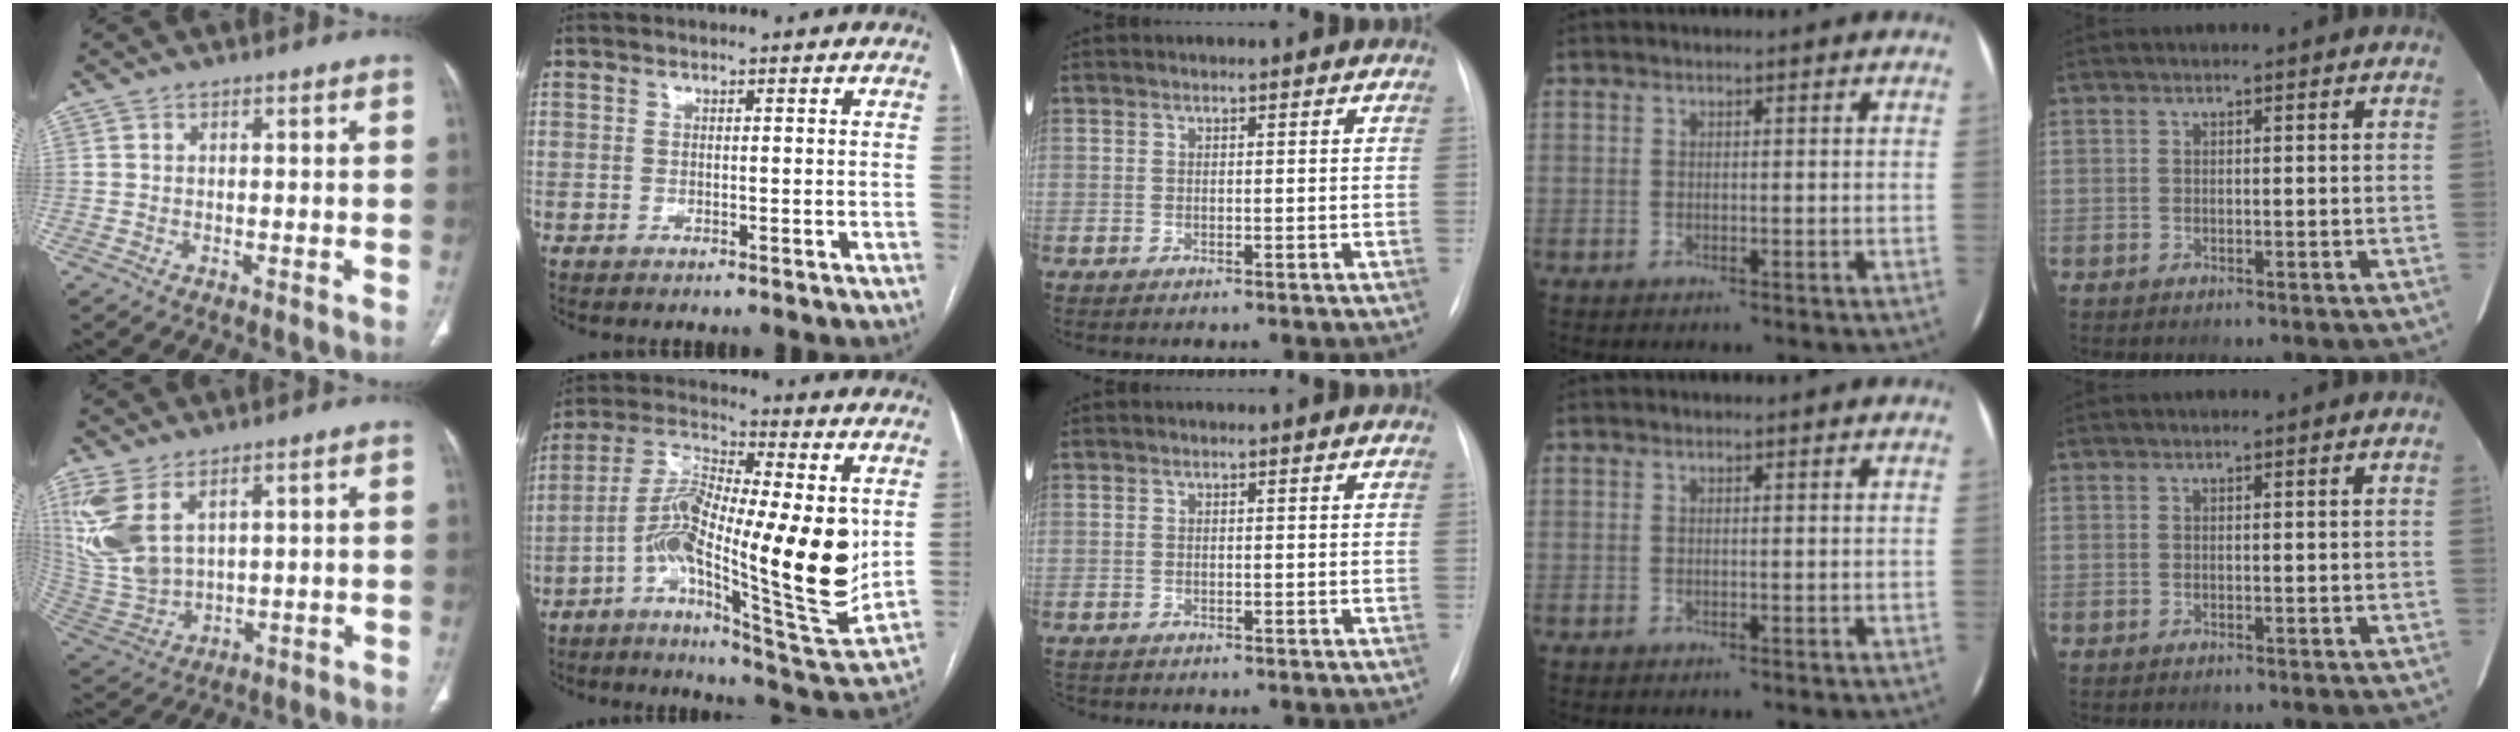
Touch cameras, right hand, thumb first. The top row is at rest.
{"thumb": {"total": 13.6, "force": [6.0, 7.4, 9.8], "torque": [-0.221, -0.018, 0.146]}, "index": {"total": 20.9, "force": [-1.2, 3.8, 20.5], "torque": [-0.356, 0.004, -0.020]}, "middle": {"total": 1.5, "force": [-1.3, 0.8, 0.2], "torque": [-0.007, -0.002, -0.019]}}